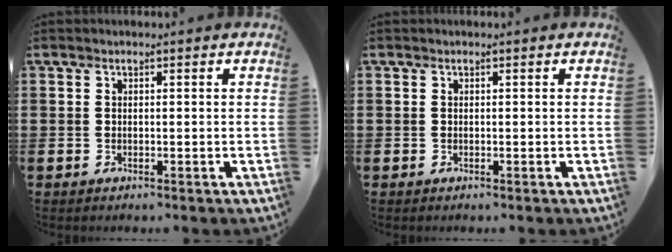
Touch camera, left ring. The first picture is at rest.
{"total": 0.0}